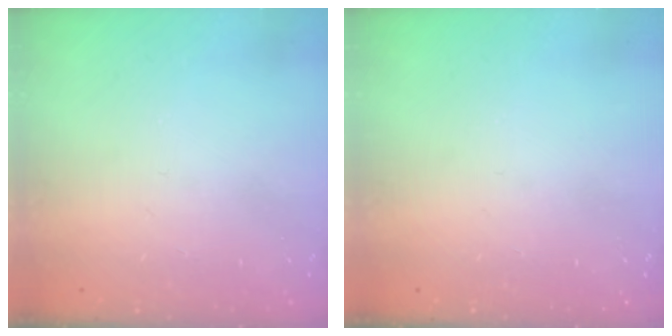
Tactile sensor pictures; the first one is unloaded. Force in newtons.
{"total": 0.0}